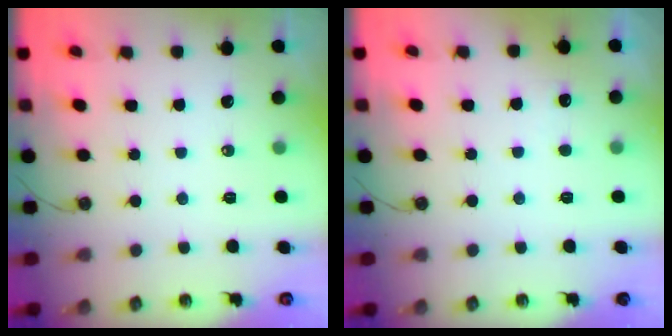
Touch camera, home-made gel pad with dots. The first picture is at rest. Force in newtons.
{"total": 1.9, "press": 1.7, "slide": 0.9}